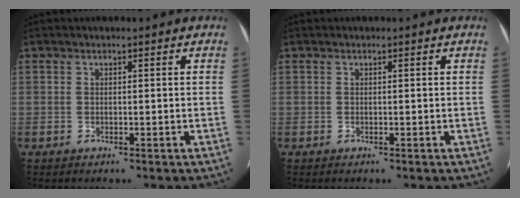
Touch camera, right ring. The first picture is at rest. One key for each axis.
{"total": 0.0}